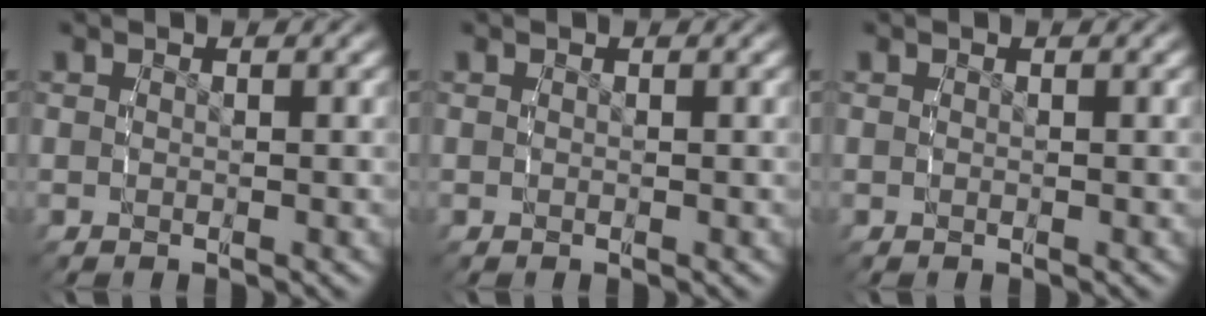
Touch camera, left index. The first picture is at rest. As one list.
[{"total": 0.0}, {"total": 0.0}]